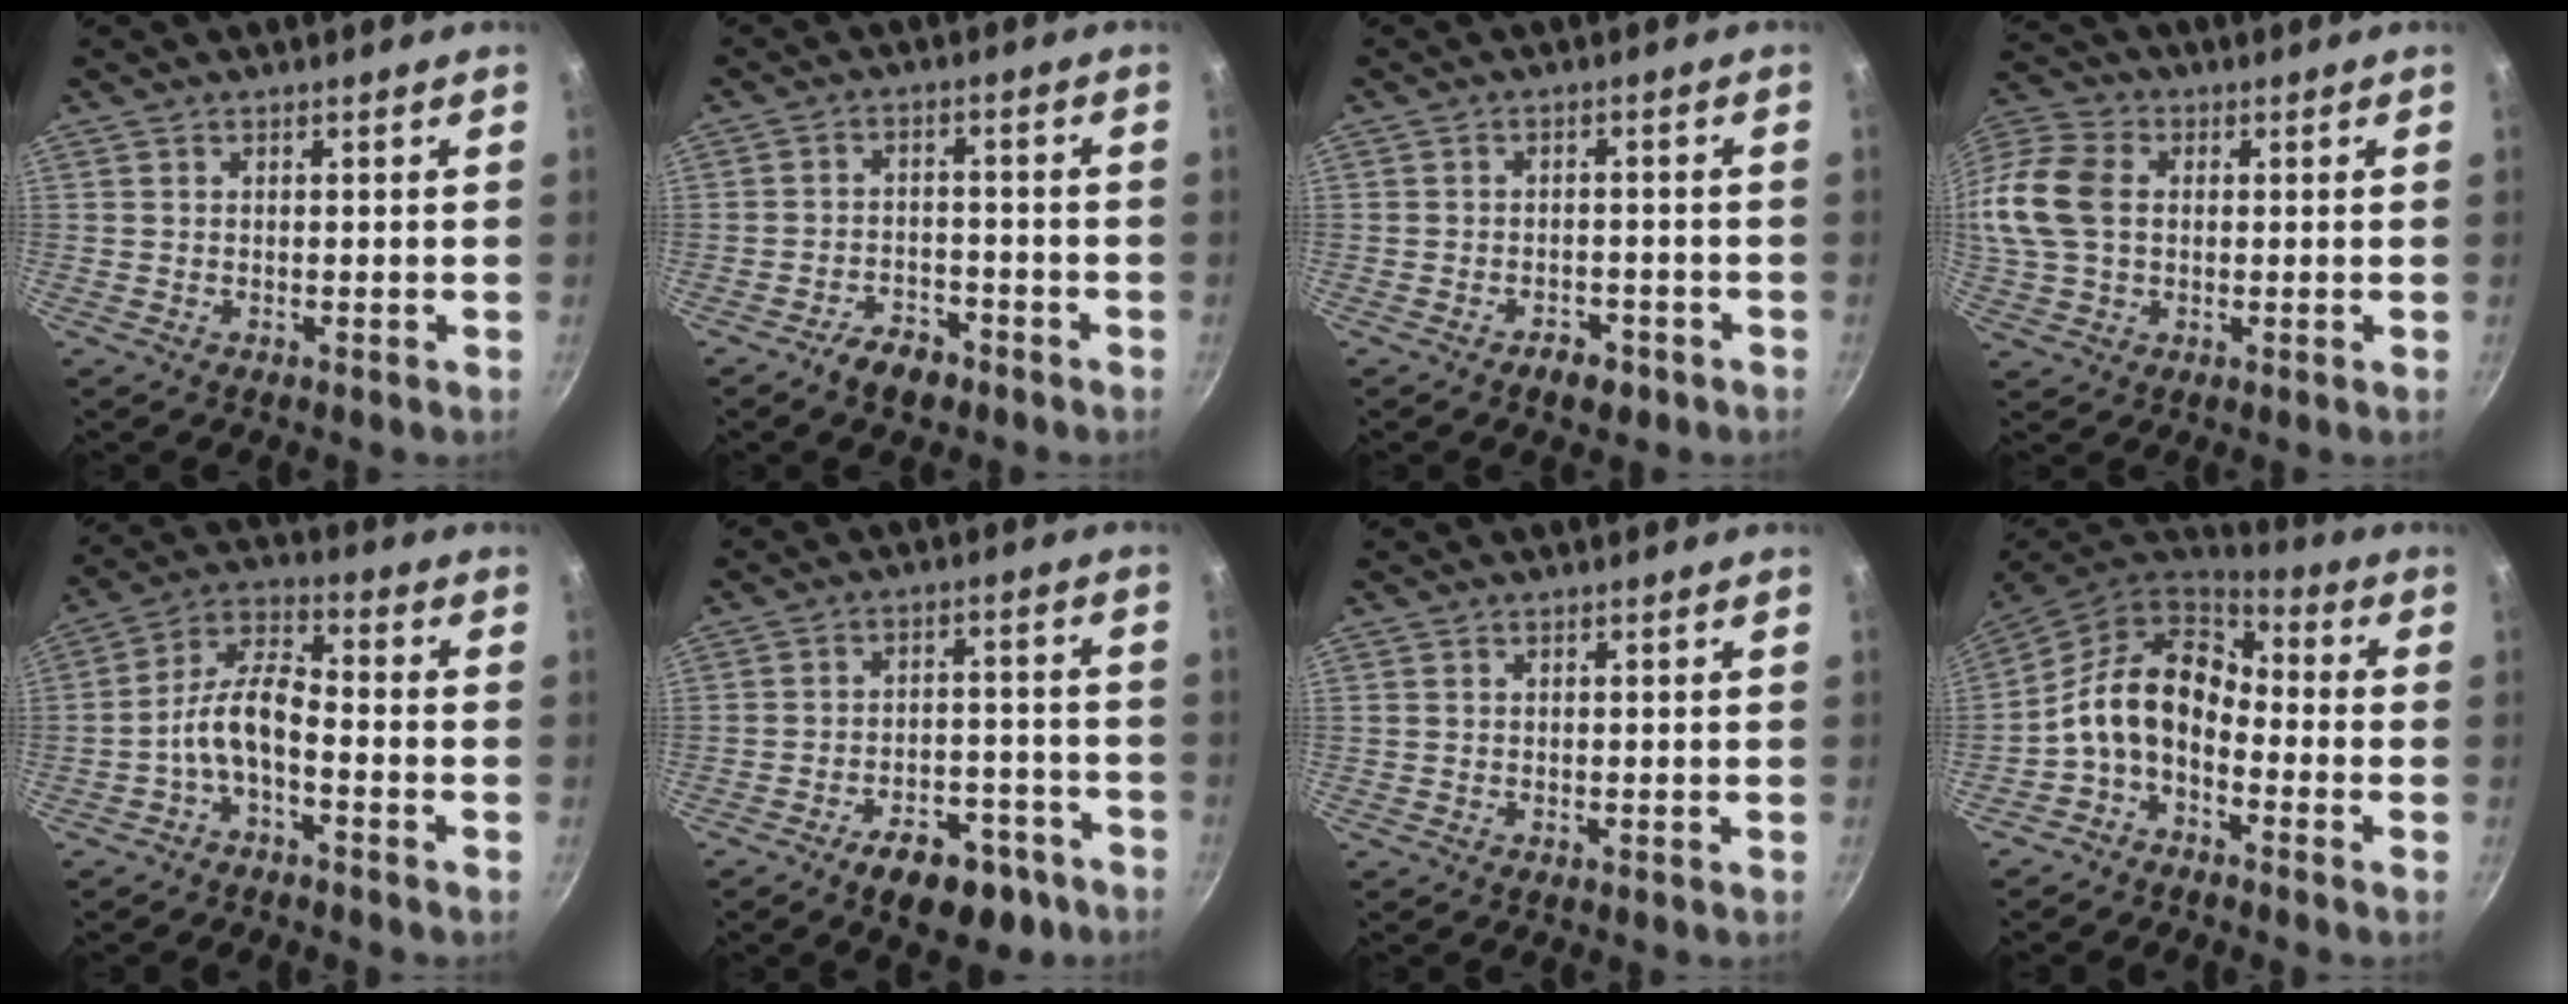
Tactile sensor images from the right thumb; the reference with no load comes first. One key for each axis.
{"total": 5.8, "fx": -4.2, "fy": 3.0, "fz": 2.6, "tx": -0.031, "ty": 0.036, "tz": -0.067}
{"total": 3.8, "fx": -2.5, "fy": 2.1, "fz": 1.8, "tx": -0.017, "ty": 0.026, "tz": -0.029}
{"total": 16.2, "fx": 1.4, "fy": 11.9, "fz": 10.9, "tx": -0.236, "ty": 0.025, "tz": 0.016}
{"total": 8.4, "fx": -3.5, "fy": 3.6, "fz": 6.7, "tx": -0.136, "ty": 0.048, "tz": -0.075}
{"total": 11.8, "fx": -7.5, "fy": 6.1, "fz": 6.8, "tx": -0.061, "ty": 0.062, "tz": -0.099}
{"total": 0.0}
{"total": 12.4, "fx": -2.9, "fy": 8.2, "fz": 8.8, "tx": -0.153, "ty": 0.054, "tz": -0.072}